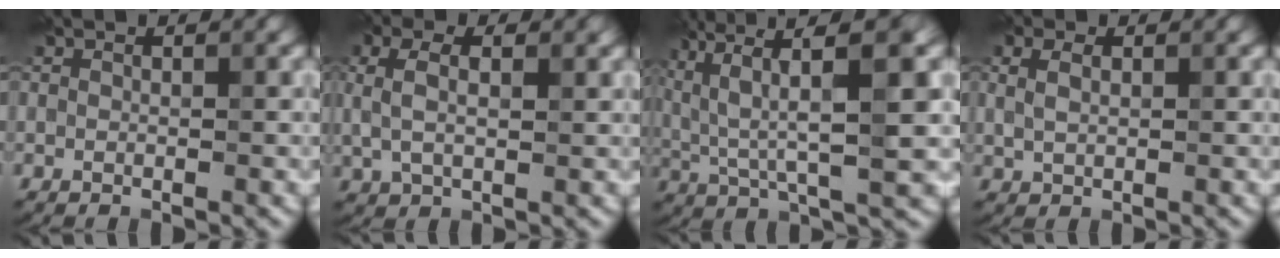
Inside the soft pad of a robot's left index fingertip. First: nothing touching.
{"total": 3.6, "force": [0.9, 1.9, 2.9], "torque": [-0.063, 0.004, 0.015]}
{"total": 10.5, "force": [3.3, 2.8, 9.6], "torque": [-0.172, 0.014, 0.062]}
{"total": 2.4, "force": [0.9, 1.5, 1.6], "torque": [-0.040, 0.000, 0.020]}